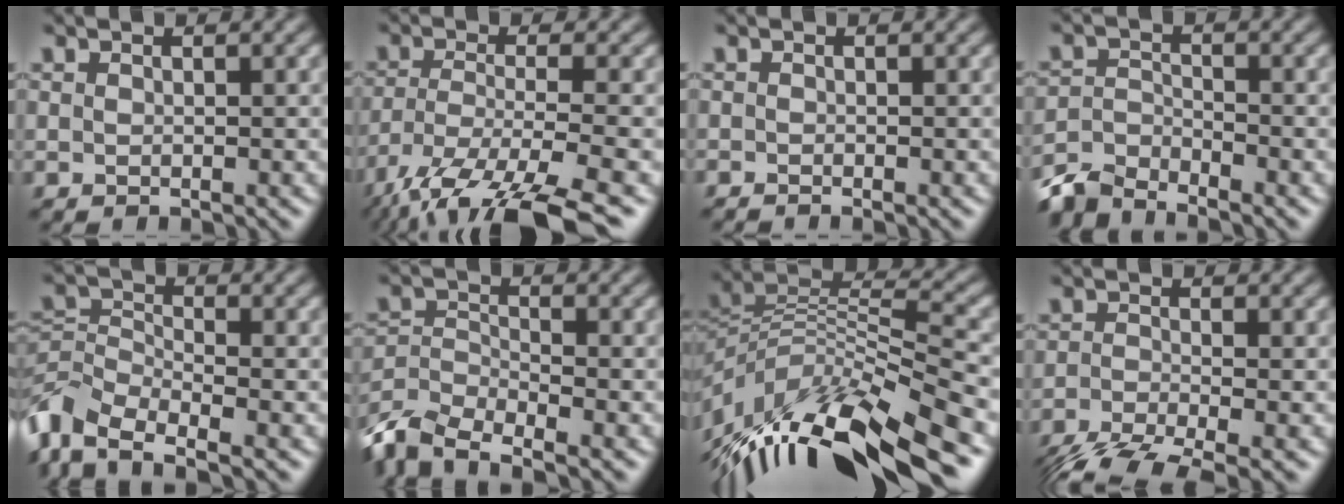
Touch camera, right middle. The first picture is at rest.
{"total": 12.1, "force": [-8.7, 3.4, 7.7], "torque": [-0.158, -0.039, -0.136]}
{"total": 0.7, "force": [-0.6, 0.0, 0.2], "torque": [-0.001, -0.005, -0.013]}
{"total": 4.1, "force": [-3.8, 1.1, 1.1], "torque": [-0.020, -0.003, -0.086]}
{"total": 6.7, "force": [-4.4, 3.2, 3.9], "torque": [-0.079, -0.002, -0.100]}
{"total": 6.4, "force": [-5.1, 2.3, 3.1], "torque": [-0.060, -0.010, -0.109]}
{"total": 12.5, "force": [-6.7, 4.4, 9.6], "torque": [-0.189, 0.021, -0.120]}
{"total": 5.9, "force": [-4.4, 1.5, 3.6], "torque": [-0.070, -0.017, -0.090]}